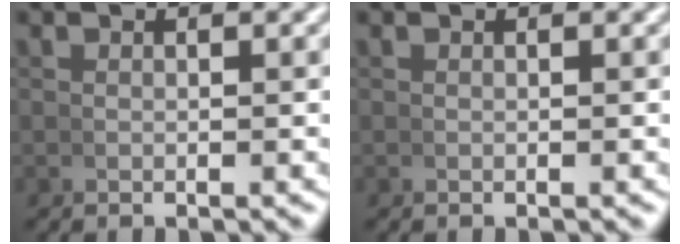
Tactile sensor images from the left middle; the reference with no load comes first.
{"total": 0.0}